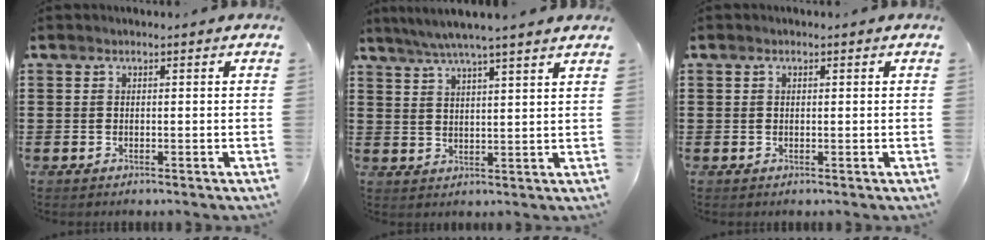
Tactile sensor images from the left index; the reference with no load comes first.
{"total": 4.8, "force": [4.1, -0.6, 2.4], "torque": [-0.058, -0.018, 0.071]}
{"total": 0.6, "force": [0.2, 0.3, 0.5], "torque": [-0.010, 0.004, 0.003]}